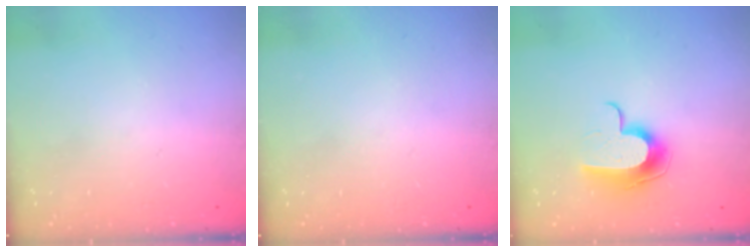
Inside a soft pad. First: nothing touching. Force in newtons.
{"total": 0.0}
{"total": 10.3, "press": 10.3, "slide": 0.3}